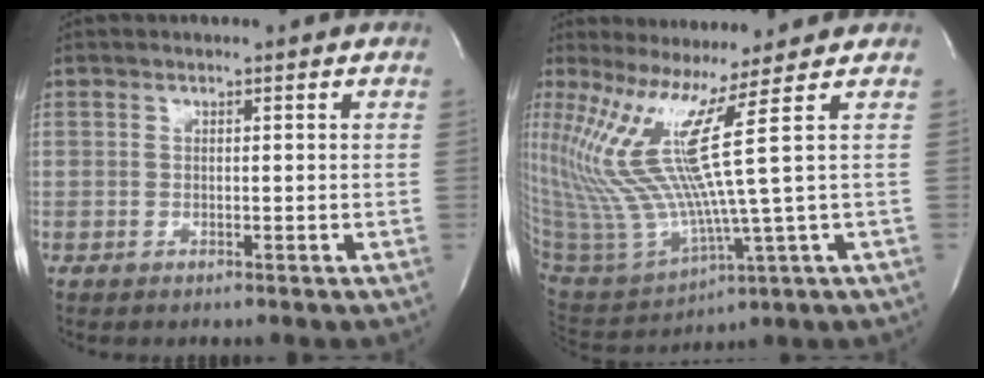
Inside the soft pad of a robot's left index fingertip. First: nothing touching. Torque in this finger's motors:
{"motor_torque": [1.69, -0.45, 0.36, 0.21]}